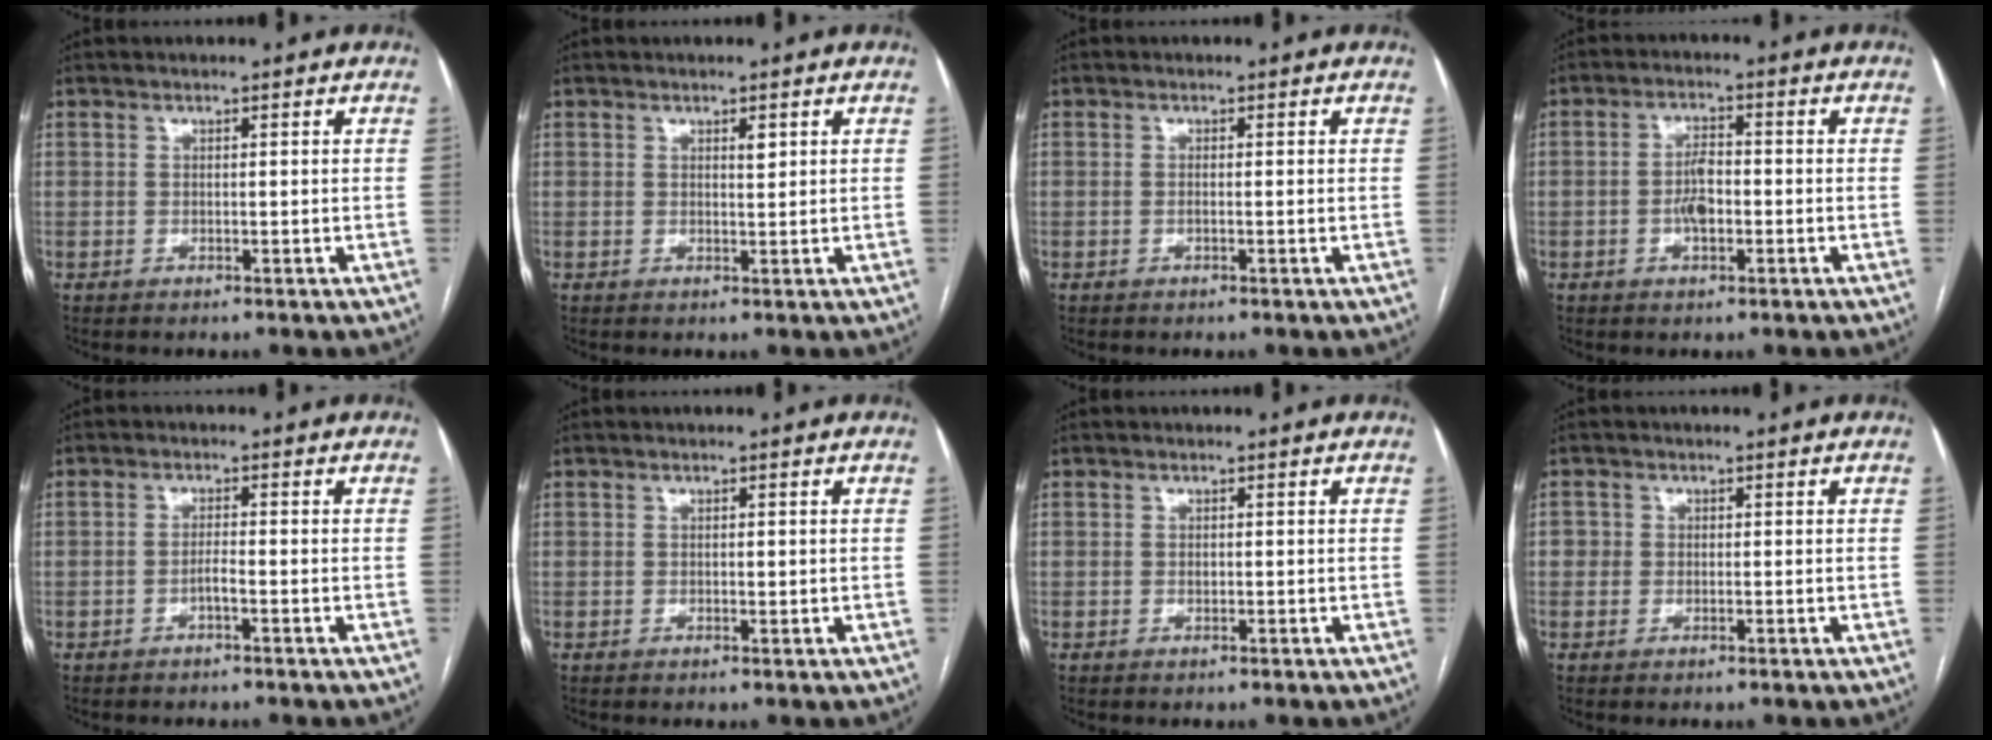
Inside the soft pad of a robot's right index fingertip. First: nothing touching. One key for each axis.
{"total": 1.3, "fx": 0.7, "fy": 0.4, "fz": 1.1, "tx": -0.018, "ty": -0.003, "tz": 0.011}
{"total": 0.8, "fx": -0.1, "fy": 0.1, "fz": 0.8, "tx": -0.019, "ty": -0.002, "tz": -0.001}
{"total": 4.3, "fx": -0.9, "fy": 1.8, "fz": 3.7, "tx": -0.074, "ty": 0.006, "tz": -0.018}
{"total": 1.5, "fx": -0.7, "fy": 0.1, "fz": 1.3, "tx": -0.024, "ty": 0.002, "tz": -0.014}
{"total": 0.8, "fx": 0.0, "fy": 0.3, "fz": 0.7, "tx": -0.011, "ty": -0.001, "tz": 0.002}
{"total": 0.5, "fx": 0.0, "fy": 0.4, "fz": 0.4, "tx": -0.006, "ty": 0.001, "tz": -0.001}
{"total": 1.7, "fx": 0.0, "fy": 1.7, "fz": 0.4, "tx": 0.003, "ty": 0.006, "tz": -0.001}